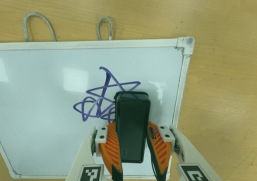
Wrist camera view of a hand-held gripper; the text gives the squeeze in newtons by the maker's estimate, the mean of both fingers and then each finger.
{"total": 13.7, "left": 13.8, "right": 13.6}